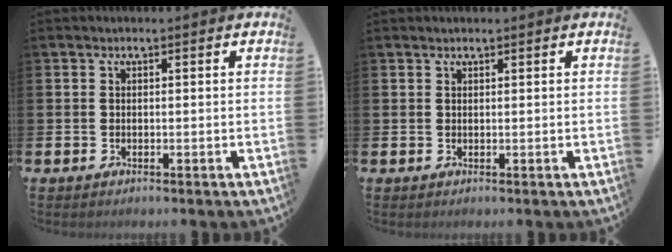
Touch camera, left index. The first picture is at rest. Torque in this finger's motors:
{"motor_torque": [-0.68, -1.46, -1.05, -0.04]}